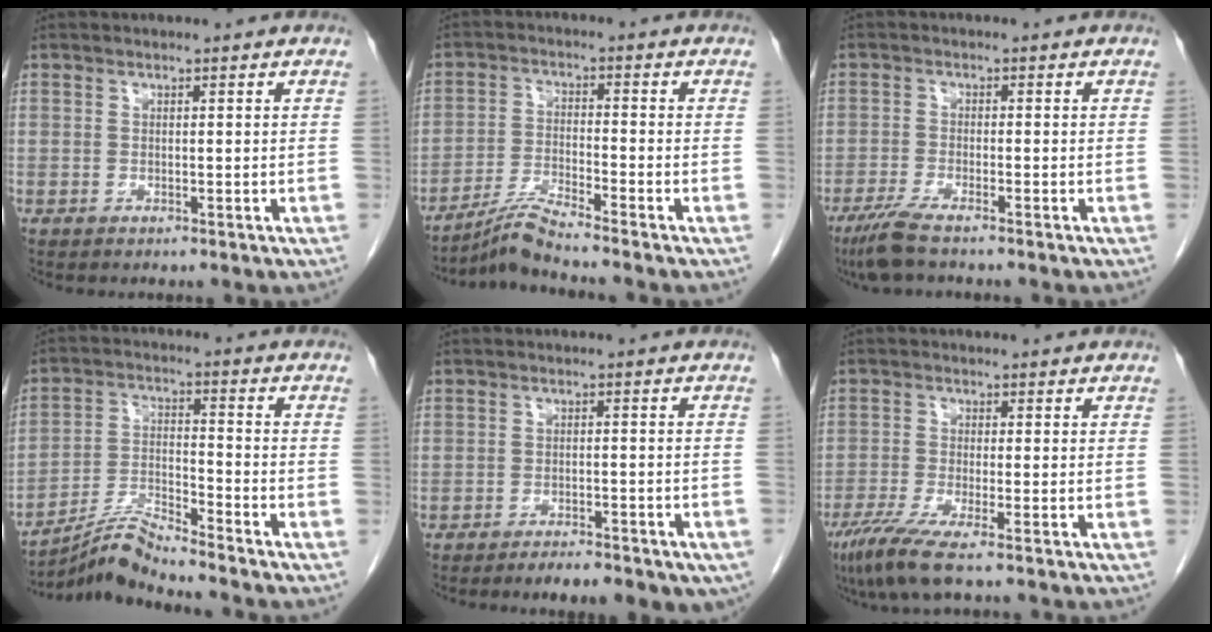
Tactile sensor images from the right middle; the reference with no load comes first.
{"total": 5.5, "force": [-4.9, -1.7, 1.7], "torque": [-0.037, -0.023, -0.096]}
{"total": 4.6, "force": [-3.5, 0.2, 3.0], "torque": [-0.065, -0.013, -0.067]}
{"total": 7.0, "force": [-6.6, -1.5, 1.9], "torque": [-0.046, -0.006, -0.123]}
{"total": 8.4, "force": [-6.0, 2.6, 5.3], "torque": [-0.058, 0.001, -0.079]}
{"total": 6.1, "force": [-4.1, 0.0, 4.5], "torque": [-0.086, -0.018, -0.078]}